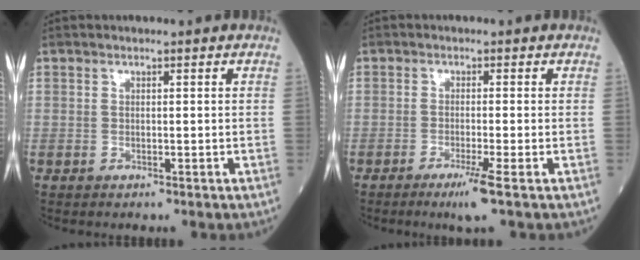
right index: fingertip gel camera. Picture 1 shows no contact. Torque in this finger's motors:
{"motor_torque": [0.42, -0.29, 0.20, 0.06]}